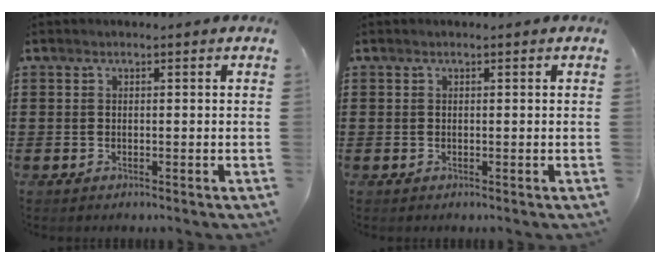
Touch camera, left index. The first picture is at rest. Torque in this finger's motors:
{"motor_torque": [0.00, -0.02, -0.01, 0.01]}